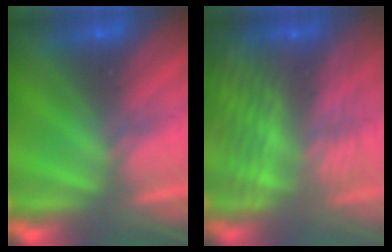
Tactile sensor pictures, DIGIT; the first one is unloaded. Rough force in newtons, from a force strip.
{"total": 7.2}